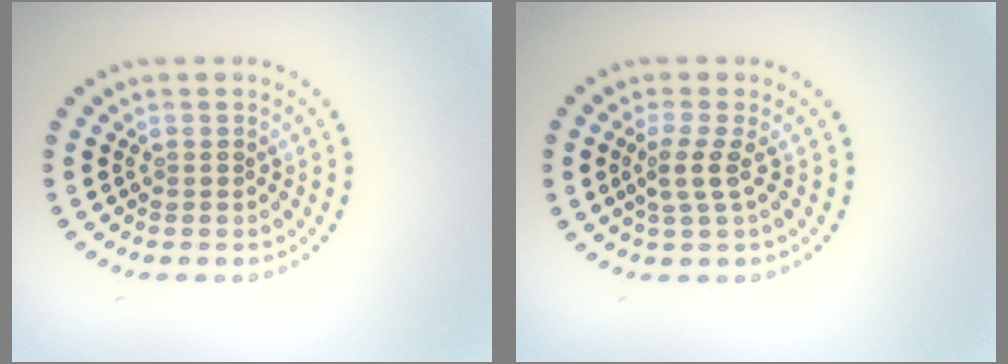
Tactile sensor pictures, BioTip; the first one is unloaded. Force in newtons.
{"total": 2.2, "press": 1.7, "slide": 1.4}